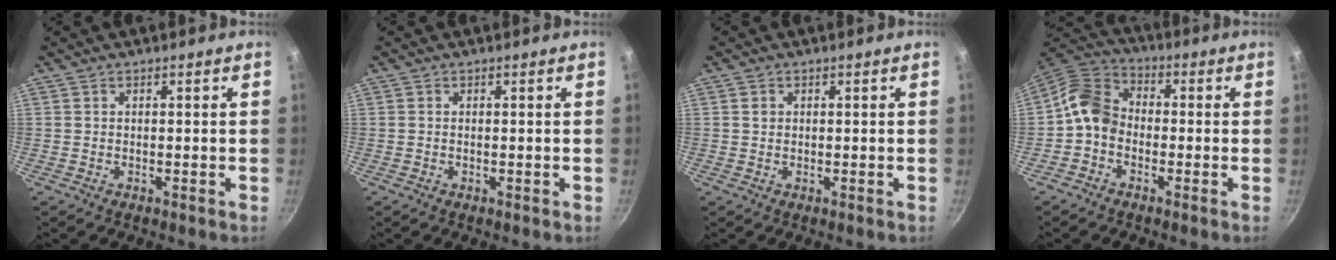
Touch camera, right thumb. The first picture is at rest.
{"total": 0.0}
{"total": 1.2, "force": [0.3, 1.0, 0.5], "torque": [-0.007, 0.002, 0.004]}
{"total": 8.1, "force": [-1.8, 6.3, 4.7], "torque": [-0.073, 0.034, -0.059]}